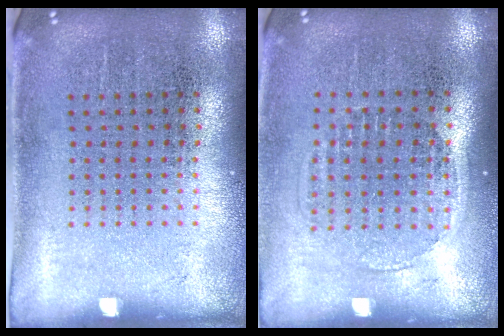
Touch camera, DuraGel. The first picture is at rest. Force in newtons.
{"total": 1.4, "press": 1.2, "slide": 0.6}